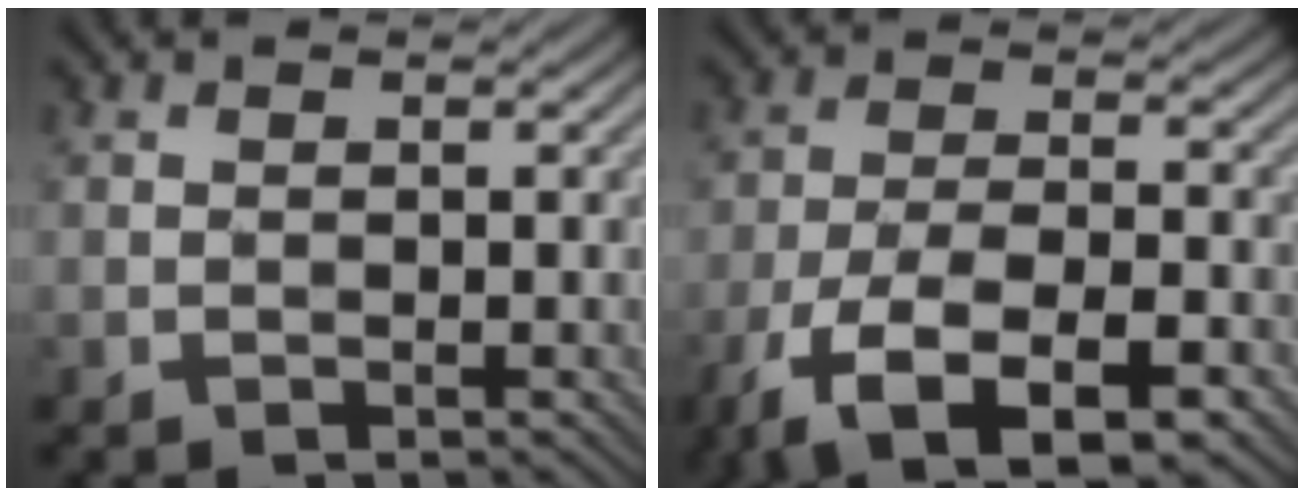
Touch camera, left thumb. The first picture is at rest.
{"total": 10.4, "force": [-6.3, 3.8, 7.4], "torque": [-0.142, -0.005, -0.118]}